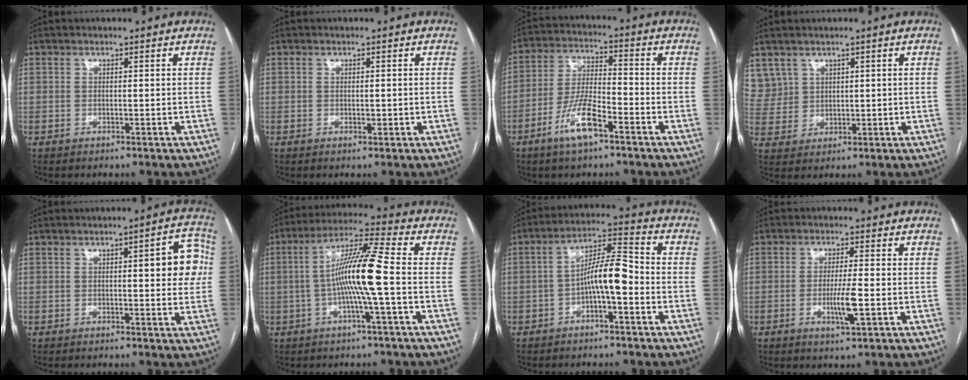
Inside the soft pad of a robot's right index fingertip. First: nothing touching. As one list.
[{"total": 1.0, "force": [-0.1, 0.5, 0.8], "torque": [-0.011, -0.002, 0.001]}, {"total": 9.0, "force": [-5.1, 2.4, 7.0], "torque": [-0.147, 0.002, -0.096]}, {"total": 7.0, "force": [4.1, 5.6, 0.7], "torque": [-0.026, 0.019, 0.100]}, {"total": 7.2, "force": [1.0, 1.9, 6.8], "torque": [-0.075, 0.017, 0.008]}, {"total": 11.0, "force": [-1.3, -0.6, 10.9], "torque": [-0.202, 0.015, -0.031]}, {"total": 8.1, "force": [-2.1, 1.7, 7.6], "torque": [-0.135, 0.028, -0.037]}, {"total": 5.0, "force": [-1.3, 0.1, 4.8], "torque": [-0.094, -0.010, -0.022]}]